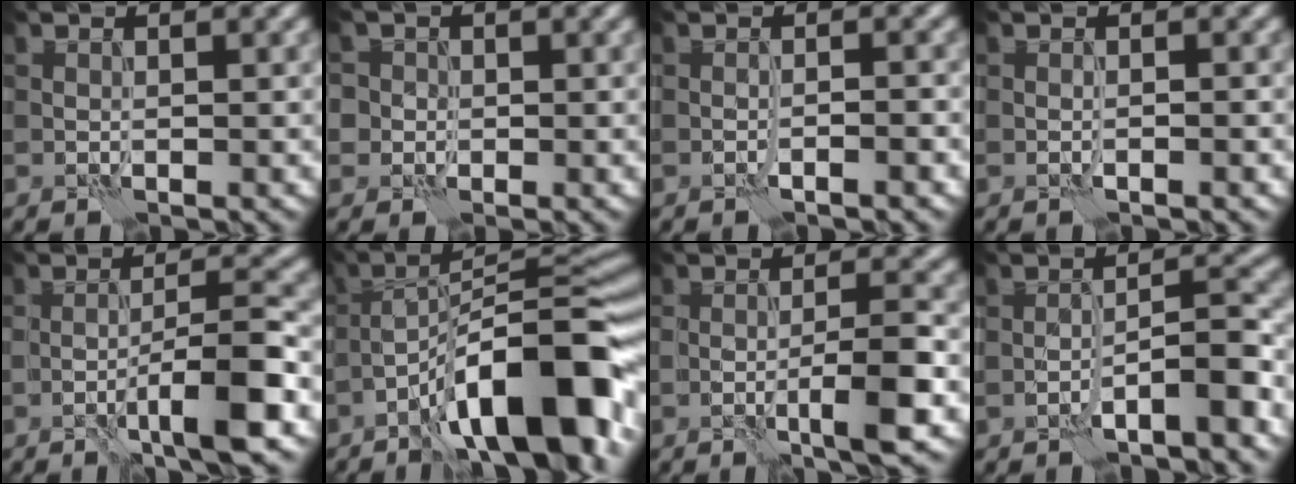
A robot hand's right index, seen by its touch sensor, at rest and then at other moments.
{"total": 3.2, "force": [0.5, 3.0, 0.9], "torque": [0.005, 0.022, -0.014]}
{"total": 1.3, "force": [-0.9, 0.0, 0.9], "torque": [-0.014, 0.007, -0.018]}
{"total": 0.7, "force": [-0.5, 0.0, 0.5], "torque": [-0.008, 0.004, -0.009]}
{"total": 5.9, "force": [-2.5, 0.6, 5.3], "torque": [-0.074, 0.012, -0.050]}
{"total": 14.3, "force": [-7.6, 4.0, 11.4], "torque": [-0.167, 0.018, -0.126]}
{"total": 4.2, "force": [-1.5, 0.5, 3.9], "torque": [-0.058, 0.007, -0.031]}
{"total": 4.1, "force": [-2.6, 0.6, 3.1], "torque": [-0.045, 0.021, -0.045]}